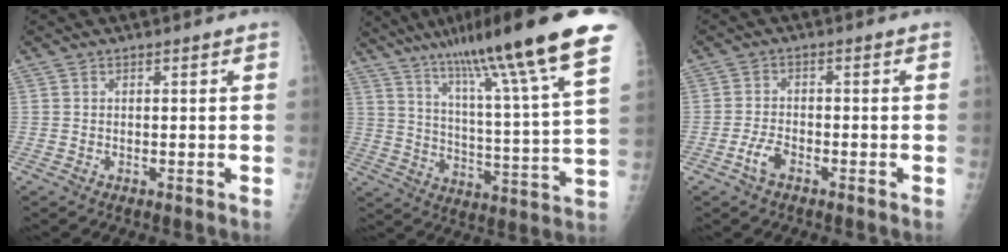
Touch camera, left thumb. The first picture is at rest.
{"total": 25.2, "force": [16.9, 1.7, 18.7], "torque": [-0.284, -0.050, 0.258]}
{"total": 3.3, "force": [-2.0, 1.6, 2.2], "torque": [-0.047, 0.013, -0.039]}